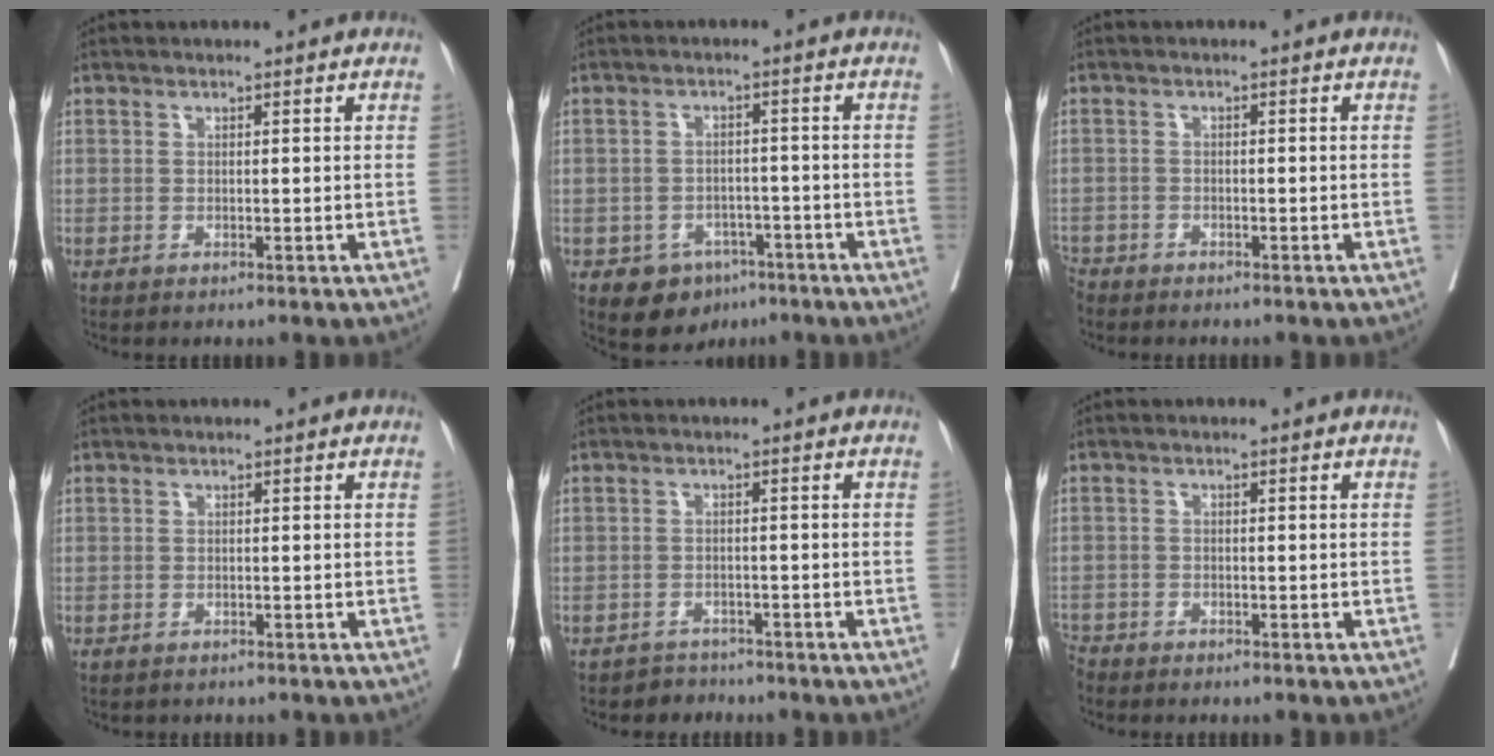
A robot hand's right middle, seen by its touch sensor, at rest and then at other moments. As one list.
[{"total": 6.0, "force": [-3.7, 4.3, 1.9], "torque": [-0.021, 0.008, -0.046]}, {"total": 2.9, "force": [-2.7, 1.0, 0.4], "torque": [-0.005, -0.004, -0.052]}, {"total": 0.8, "force": [-0.5, 0.6, -0.1], "torque": [-0.007, 0.005, -0.009]}, {"total": 2.5, "force": [-2.1, 1.0, -1.0], "torque": [0.015, 0.002, -0.037]}, {"total": 2.5, "force": [-2.4, 0.7, 0.1], "torque": [0.000, -0.005, -0.045]}]